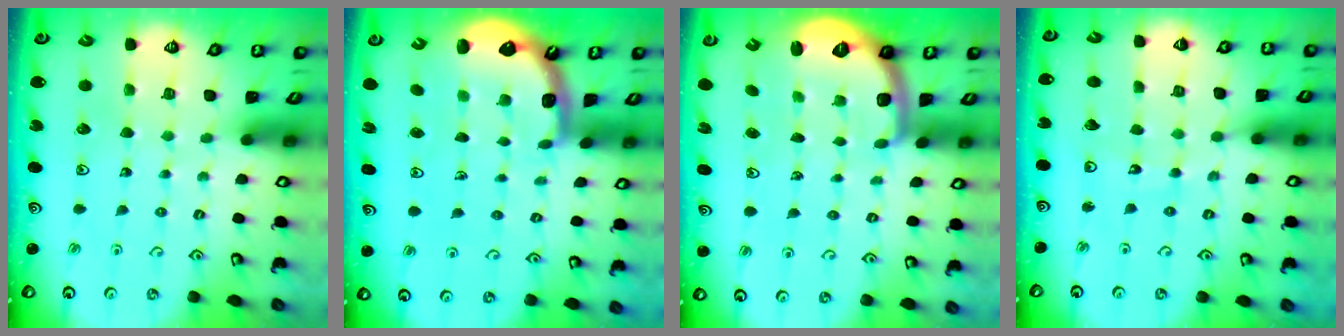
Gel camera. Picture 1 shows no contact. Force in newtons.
{"total": 1.4, "press": 1.4, "slide": 0.1}
{"total": 1.9, "press": 1.8, "slide": 0.5}
{"total": 7.1, "press": 7.0, "slide": 0.8}